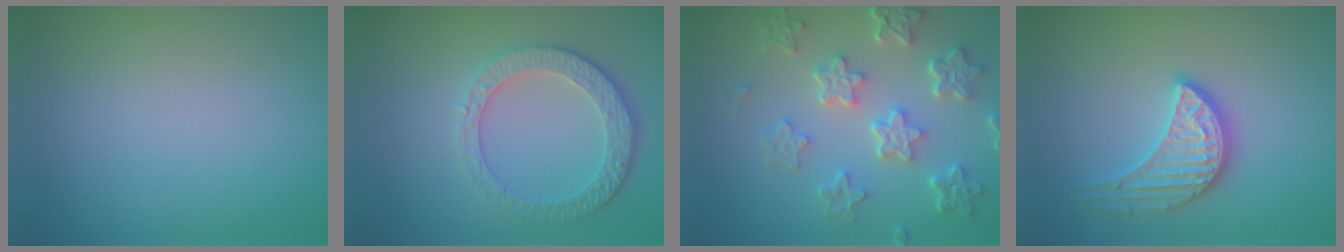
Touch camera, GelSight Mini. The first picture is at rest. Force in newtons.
{"total": 4.5, "press": 3.4, "slide": 3.0}
{"total": 6.1, "press": 4.7, "slide": 4.0}
{"total": 3.3, "press": 3.1, "slide": 1.2}